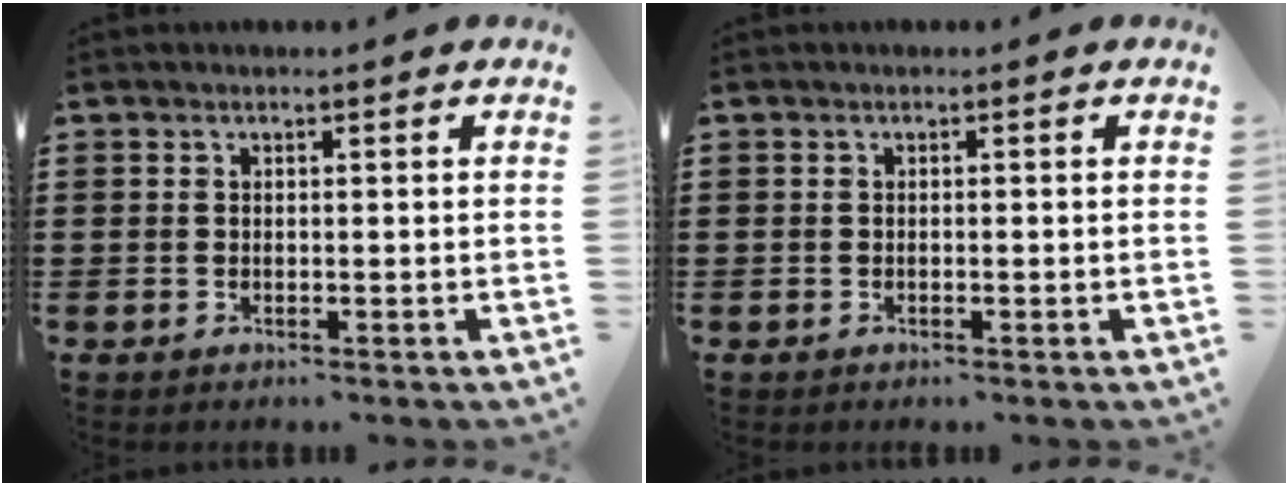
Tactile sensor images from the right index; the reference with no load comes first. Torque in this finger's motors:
{"motor_torque": [0.90, 0.78, 0.00, 0.01]}